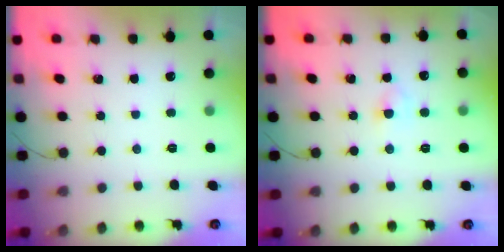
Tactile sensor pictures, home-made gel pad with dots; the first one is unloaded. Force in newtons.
{"total": 2.8, "press": 2.7, "slide": 1.0}